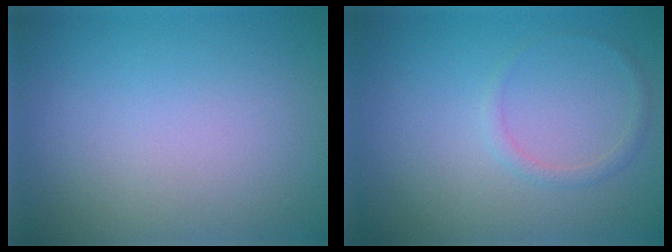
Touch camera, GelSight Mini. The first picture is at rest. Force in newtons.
{"total": 0.9, "press": 0.9, "slide": 0.1}